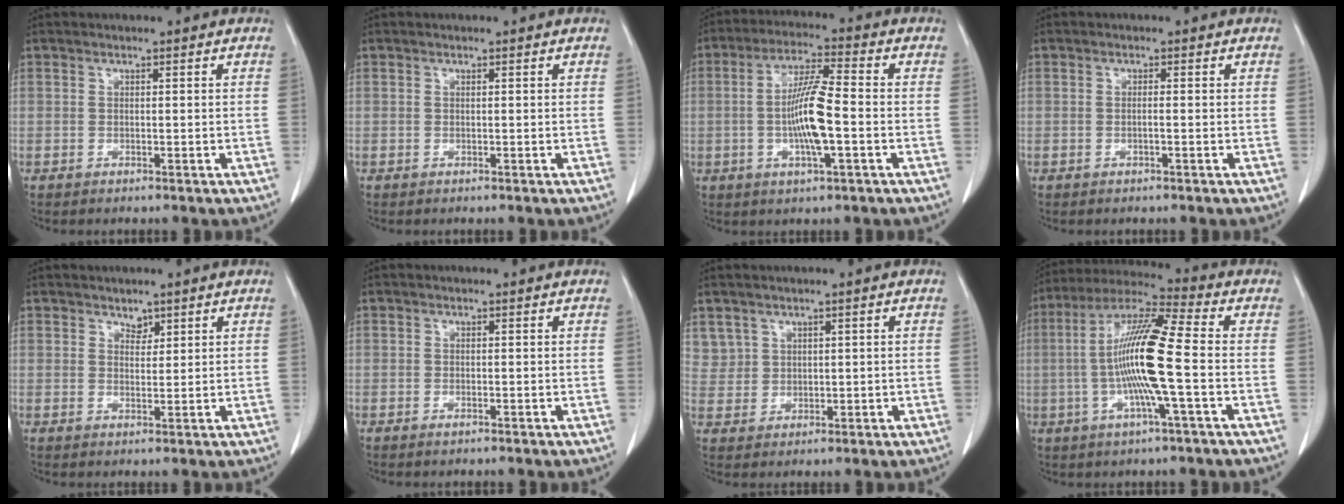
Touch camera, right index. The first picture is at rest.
{"total": 0.0}
{"total": 9.6, "force": [-1.4, 1.0, 9.4], "torque": [-0.179, 0.000, -0.031]}
{"total": 0.7, "force": [-0.2, 0.0, 0.7], "torque": [-0.010, 0.001, -0.002]}
{"total": 1.7, "force": [1.3, 0.9, 0.5], "torque": [-0.003, -0.005, 0.020]}
{"total": 0.5, "force": [-0.4, 0.1, 0.3], "torque": [-0.008, 0.000, -0.004]}
{"total": 4.0, "force": [2.3, 3.3, 0.2], "torque": [0.002, 0.008, 0.052]}
{"total": 14.2, "force": [-1.6, 0.2, 14.1], "torque": [-0.272, 0.003, -0.042]}